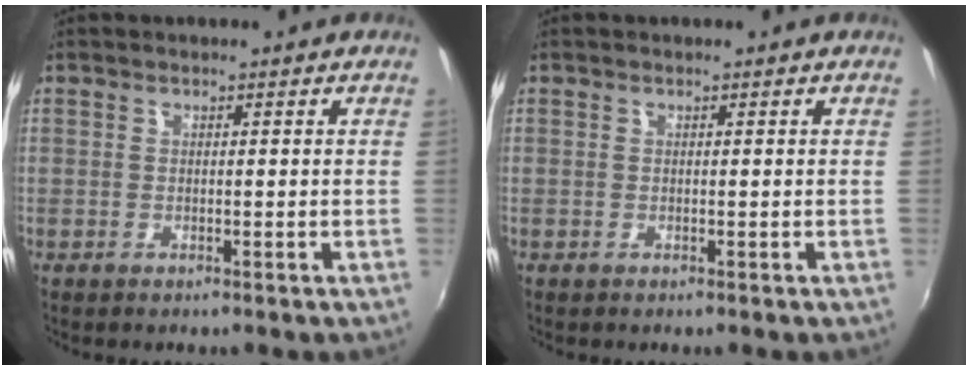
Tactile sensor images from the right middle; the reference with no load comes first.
{"total": 0.0}